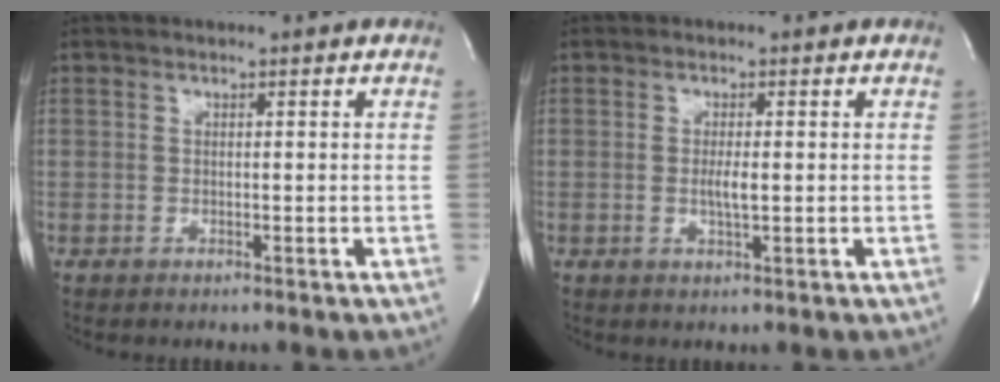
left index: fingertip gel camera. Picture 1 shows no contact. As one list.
[{"total": 2.2, "force": [-0.2, 0.2, 2.1], "torque": [-0.044, -0.004, -0.002]}]